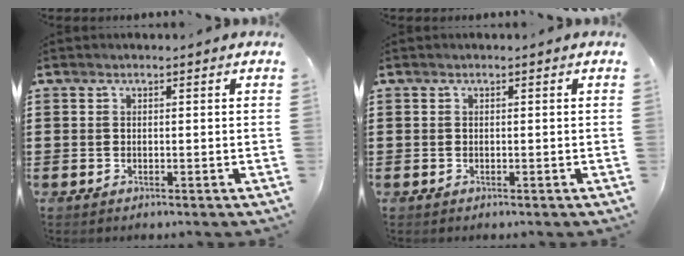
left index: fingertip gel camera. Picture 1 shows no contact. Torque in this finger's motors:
{"motor_torque": [0.00, 0.00, 0.00, 0.00]}